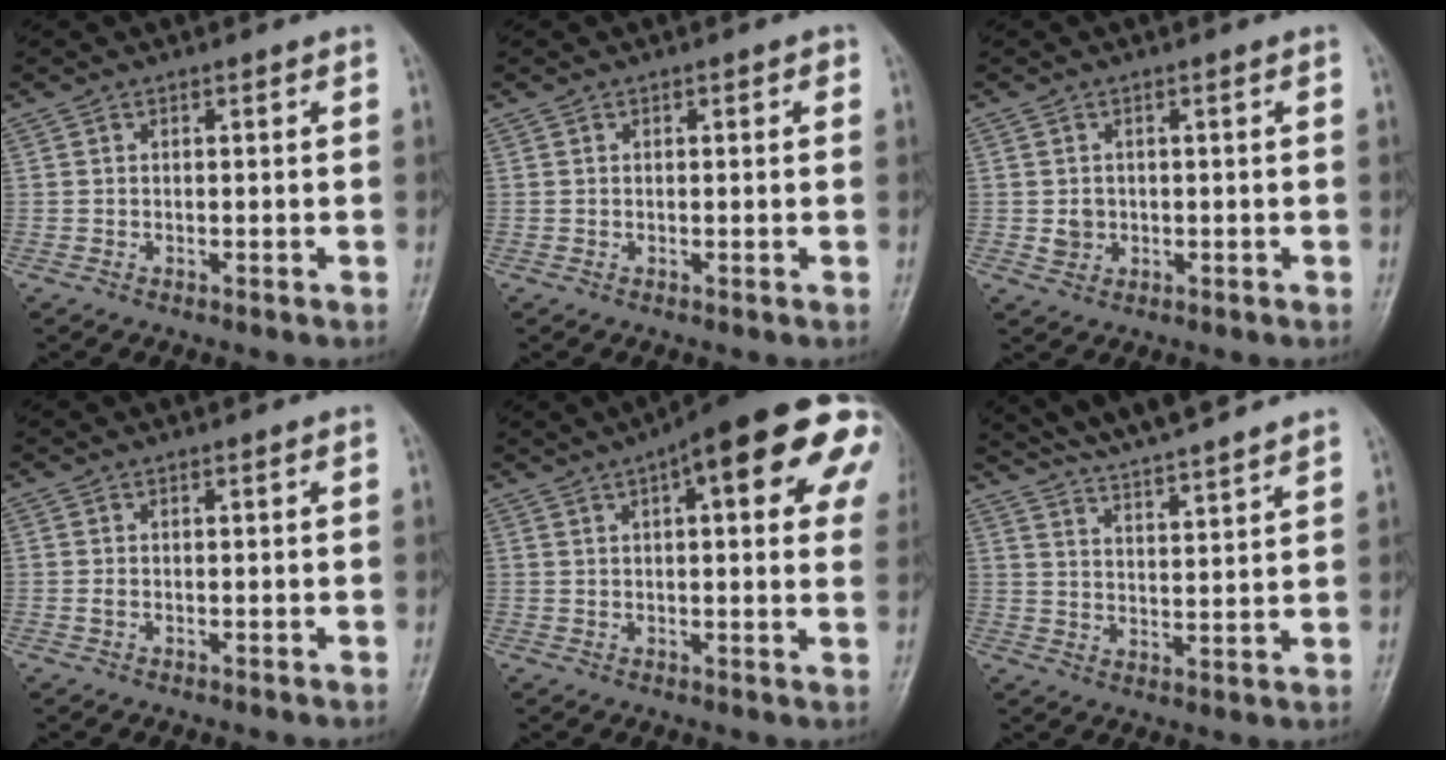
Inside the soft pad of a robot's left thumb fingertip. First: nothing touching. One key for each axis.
{"total": 1.0, "fx": 0.4, "fy": 0.6, "fz": 0.7, "tx": -0.003, "ty": 0.001, "tz": 0.003}
{"total": 2.2, "fx": 0.0, "fy": 2.0, "fz": 0.9, "tx": -0.005, "ty": 0.002, "tz": 0.005}
{"total": 0.6, "fx": 0.2, "fy": 0.2, "fz": 0.5, "tx": -0.015, "ty": 0.008, "tz": 0.006}
{"total": 22.7, "fx": 8.5, "fy": 6.9, "fz": 19.9, "tx": -0.234, "ty": 0.022, "tz": 0.103}
{"total": 15.1, "fx": 13.6, "fy": 1.2, "fz": 6.4, "tx": -0.089, "ty": -0.044, "tz": 0.213}